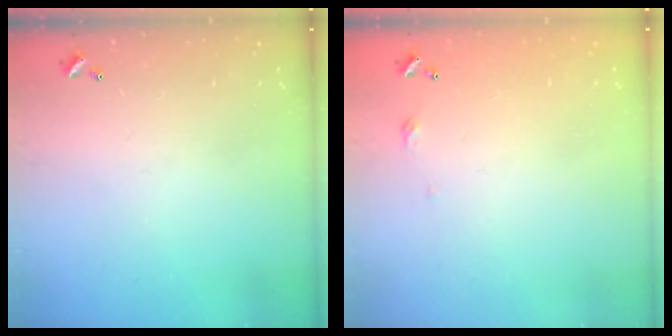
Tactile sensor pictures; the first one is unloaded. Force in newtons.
{"total": 2.7, "press": 2.6, "slide": 0.4}